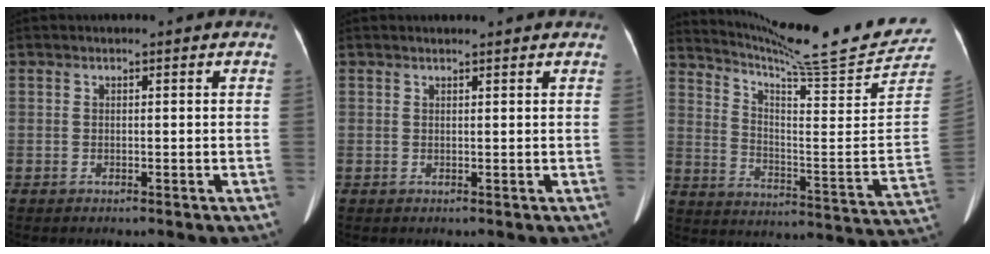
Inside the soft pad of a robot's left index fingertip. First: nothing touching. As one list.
[{"total": 2.4, "force": [2.3, 0.2, 0.7], "torque": [-0.012, 0.013, 0.029]}, {"total": 22.1, "force": [20.0, -2.2, 9.2], "torque": [-0.161, -0.103, 0.281]}]